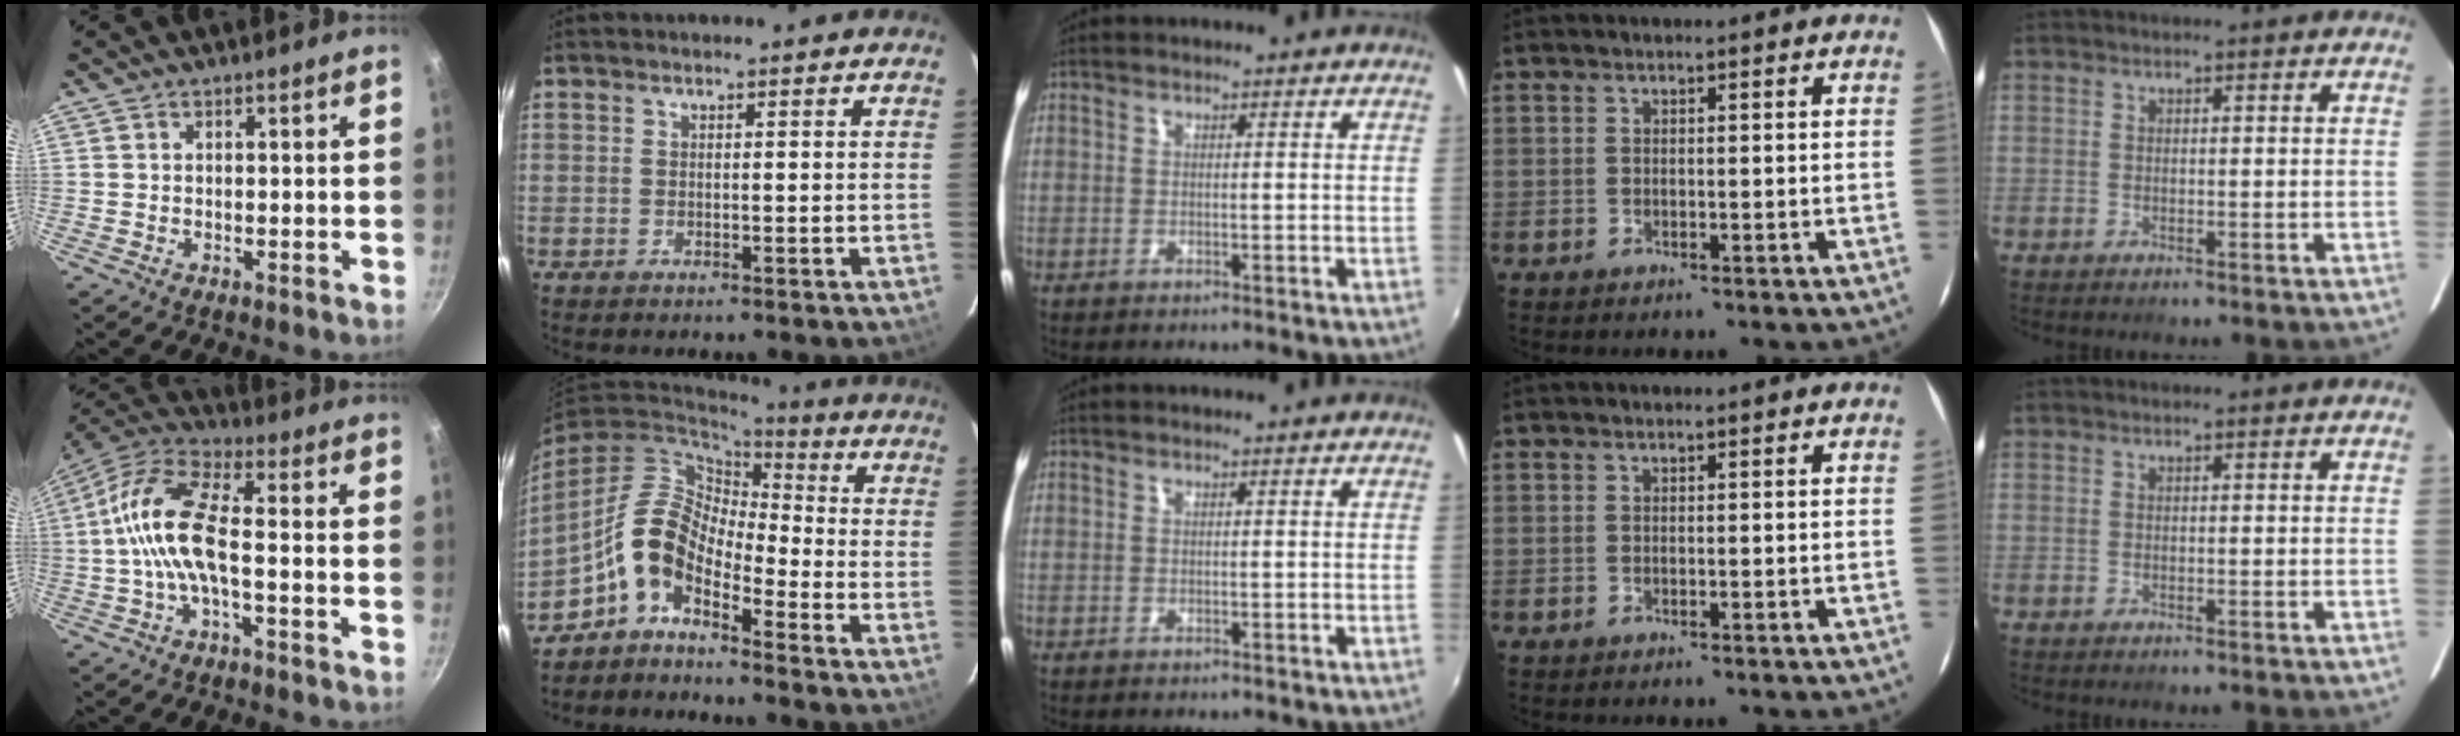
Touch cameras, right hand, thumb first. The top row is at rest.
{"thumb": {"total": 12.2, "force": [-1.8, 4.7, 11.1], "torque": [-0.228, 0.038, -0.050]}, "index": {"total": 8.8, "force": [-4.7, 4.5, 5.9], "torque": [-0.119, 0.018, -0.106]}}